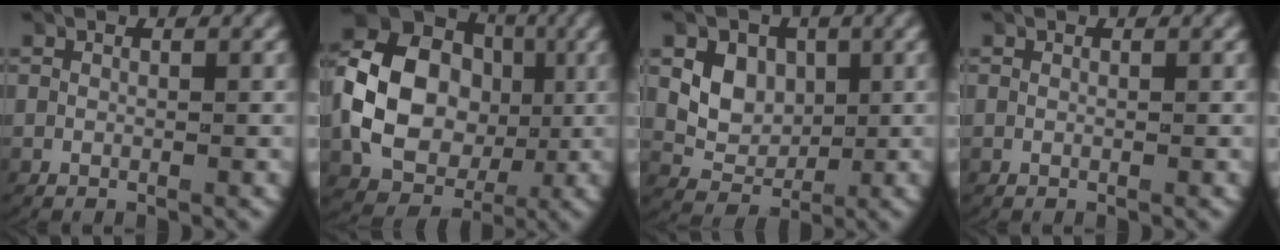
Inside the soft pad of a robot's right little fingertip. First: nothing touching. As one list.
[{"total": 13.2, "force": [0.8, 10.7, 7.6], "torque": [-0.172, -0.015, 0.018]}, {"total": 4.6, "force": [0.5, 3.8, 2.5], "torque": [-0.042, -0.006, 0.015]}, {"total": 0.0}]